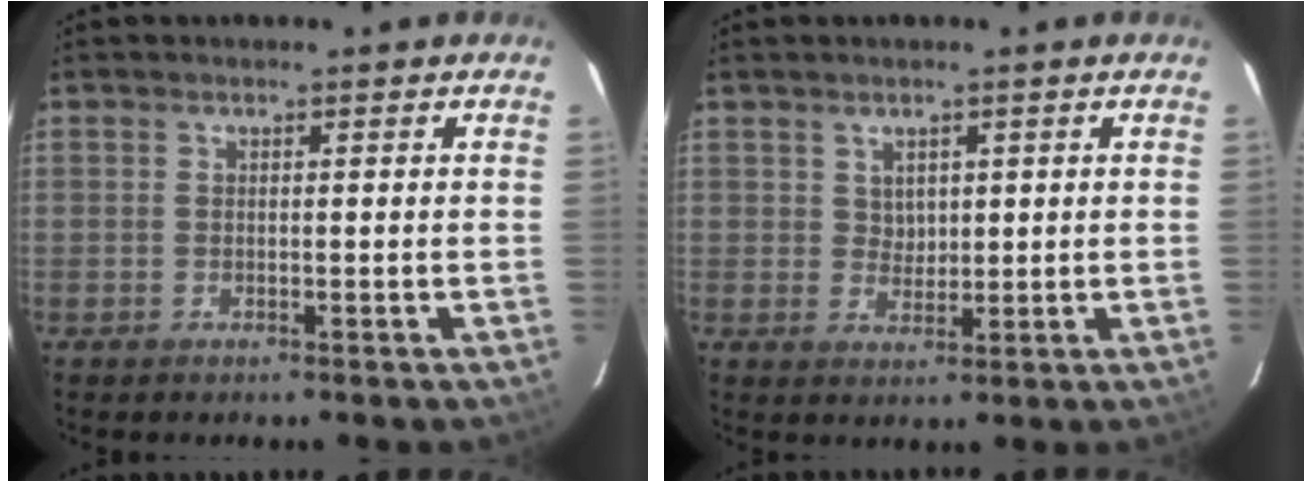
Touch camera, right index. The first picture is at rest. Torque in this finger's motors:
{"motor_torque": [-0.19, -0.10, -0.08, -0.01]}